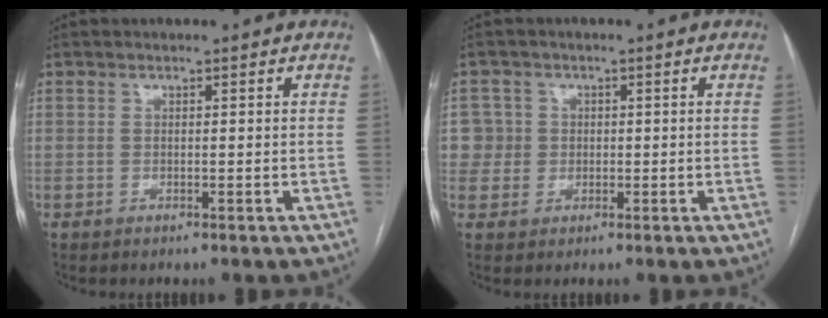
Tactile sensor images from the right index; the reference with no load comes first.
{"total": 4.2, "force": [0.5, 4.2, -0.3], "torque": [0.022, 0.014, 0.010]}